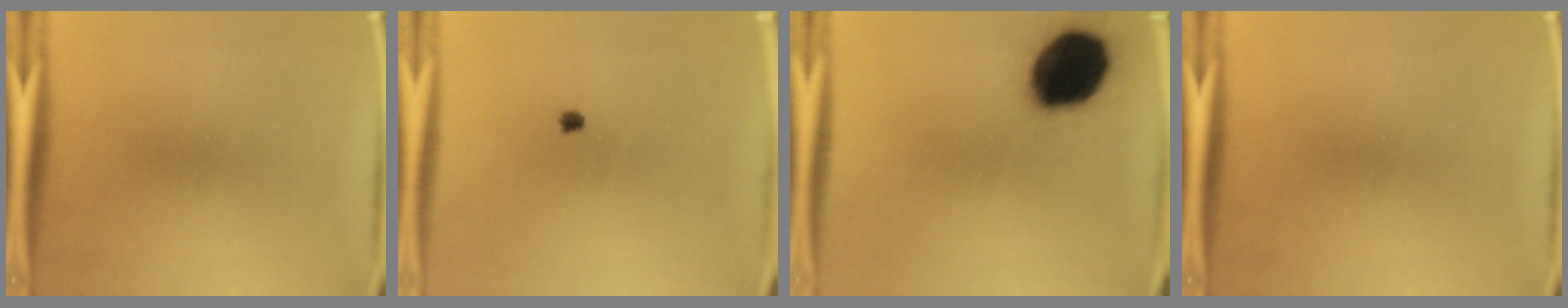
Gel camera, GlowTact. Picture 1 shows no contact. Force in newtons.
{"total": 0.6}
{"total": 19.2}
{"total": 0.0}